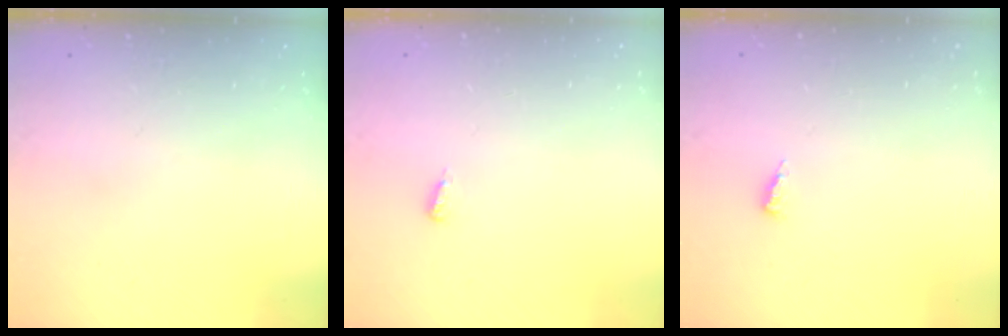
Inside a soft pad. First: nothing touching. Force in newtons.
{"total": 3.6, "press": 2.7, "slide": 2.4}
{"total": 4.2, "press": 4.2, "slide": 0.6}